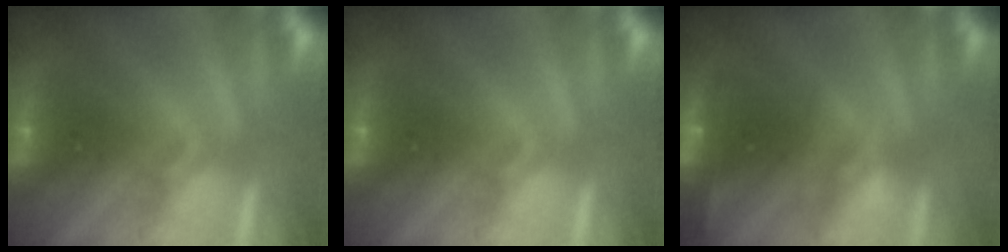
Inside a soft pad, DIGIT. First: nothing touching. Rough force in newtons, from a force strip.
{"total": 0.0}
{"total": 8.3}